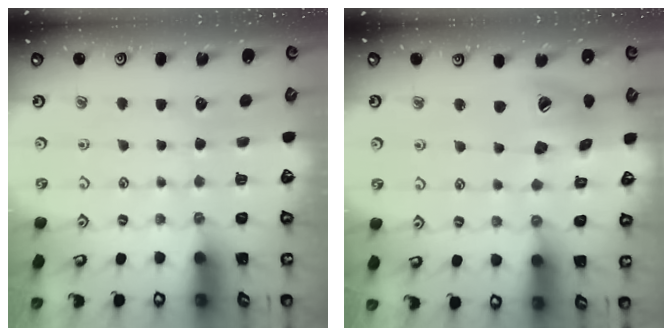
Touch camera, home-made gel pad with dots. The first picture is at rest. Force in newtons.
{"total": 15.8, "press": 15.6, "slide": 2.4}